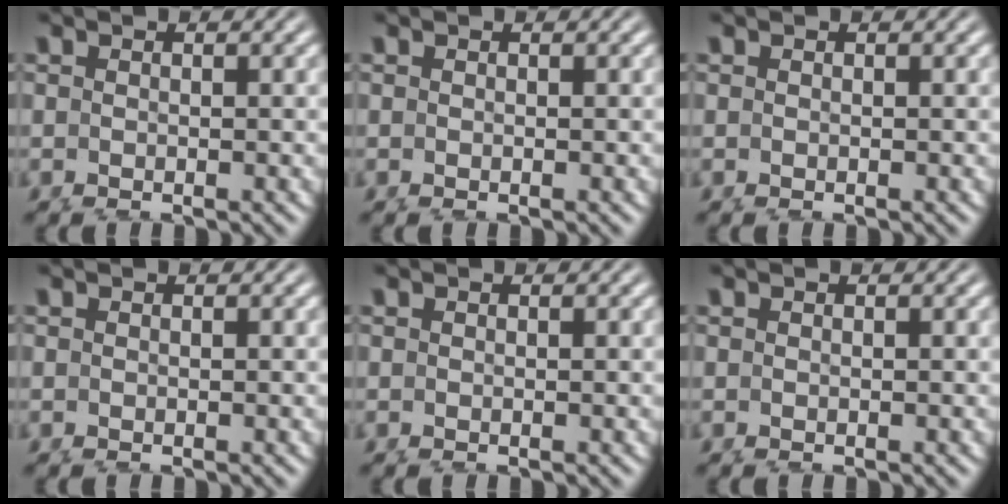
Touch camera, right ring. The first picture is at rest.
{"total": 0.0}
{"total": 0.0}
{"total": 0.0}
{"total": 0.0}
{"total": 0.0}